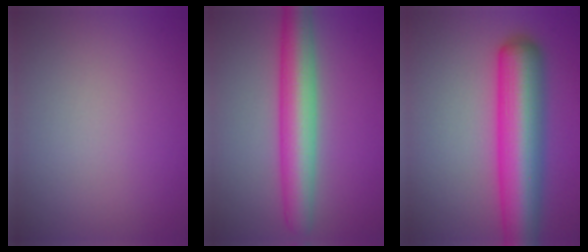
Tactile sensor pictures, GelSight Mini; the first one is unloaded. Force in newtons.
{"total": 6.6, "press": 6.6, "slide": 0.1}
{"total": 9.7, "press": 9.7, "slide": 0.4}